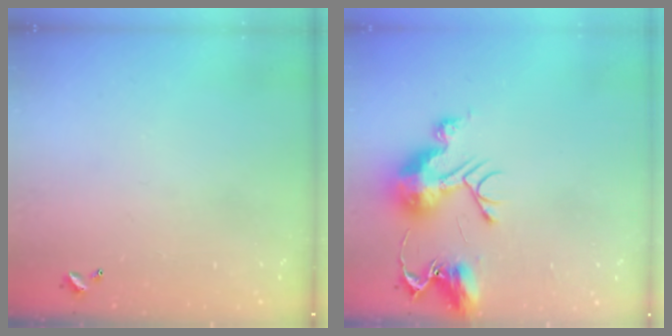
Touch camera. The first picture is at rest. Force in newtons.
{"total": 12.0, "press": 12.0, "slide": 1.1}